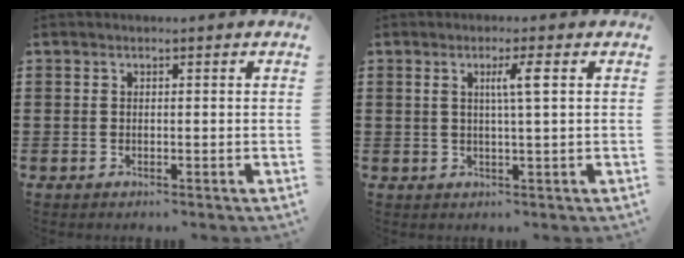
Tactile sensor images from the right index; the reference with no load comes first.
{"total": 3.6, "force": [0.9, -0.1, 3.4], "torque": [-0.068, 0.000, 0.010]}